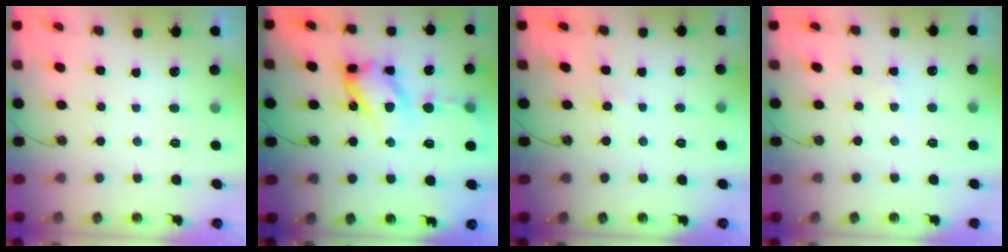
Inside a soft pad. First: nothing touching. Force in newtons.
{"total": 15.7, "press": 15.5, "slide": 2.6}
{"total": 3.1, "press": 3.0, "slide": 0.4}
{"total": 3.0, "press": 2.9, "slide": 0.5}